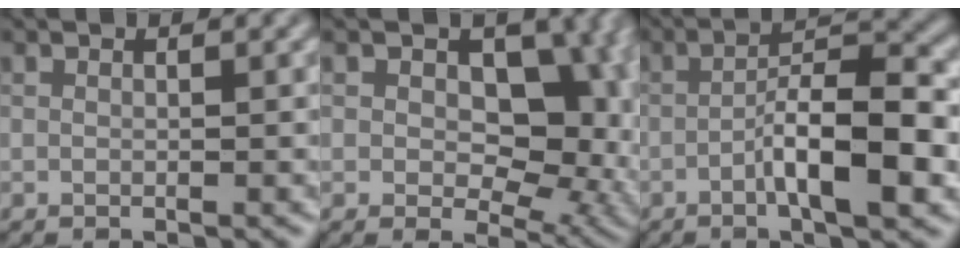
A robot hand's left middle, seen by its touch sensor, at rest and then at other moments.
{"total": 12.0, "force": [2.4, 8.1, 8.6], "torque": [-0.081, -0.006, 0.038]}
{"total": 7.4, "force": [-2.4, 1.8, 6.7], "torque": [-0.107, 0.017, -0.046]}